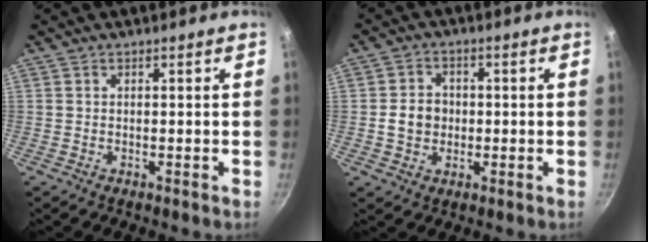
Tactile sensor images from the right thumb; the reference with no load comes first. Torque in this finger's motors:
{"motor_torque": [0.46, 1.14, 0.42, -0.28, 0.01]}